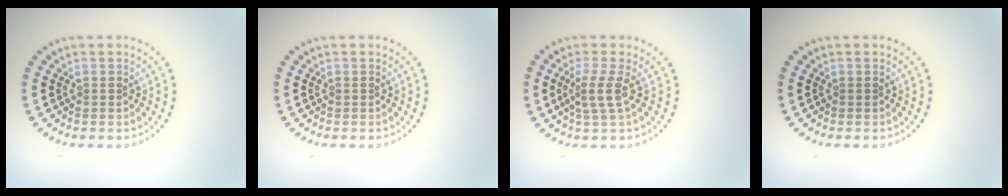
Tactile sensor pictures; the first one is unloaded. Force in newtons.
{"total": 0.0}
{"total": 2.3, "press": 1.7, "slide": 1.5}
{"total": 0.0}